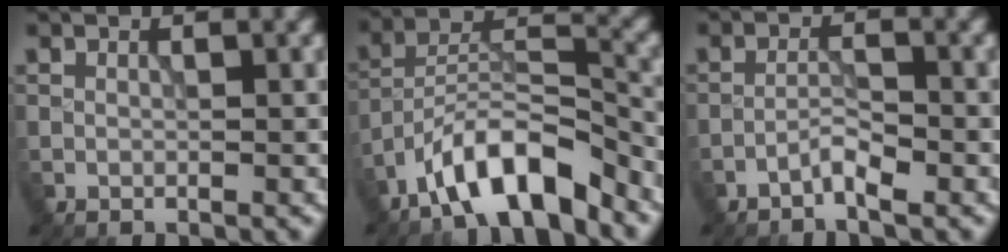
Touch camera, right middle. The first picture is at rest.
{"total": 8.3, "force": [-6.2, 2.3, 5.0], "torque": [-0.079, 0.011, -0.115]}
{"total": 1.9, "force": [-1.5, 0.2, 1.2], "torque": [-0.021, 0.007, -0.032]}